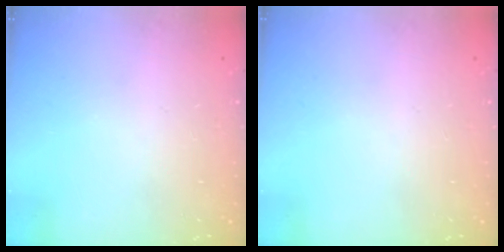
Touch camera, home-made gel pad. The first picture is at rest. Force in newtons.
{"total": 0.0}